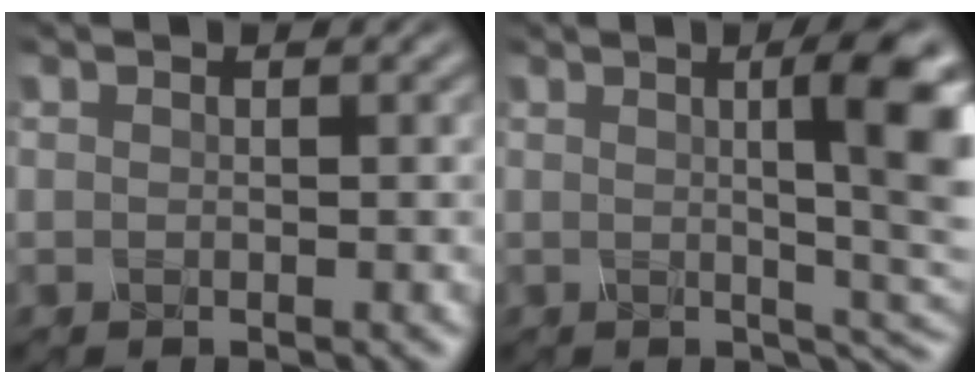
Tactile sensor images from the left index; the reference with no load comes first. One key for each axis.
{"total": 9.5, "fx": 1.3, "fy": 2.4, "fz": 9.1, "tx": -0.081, "ty": 0.015, "tz": 0.012}